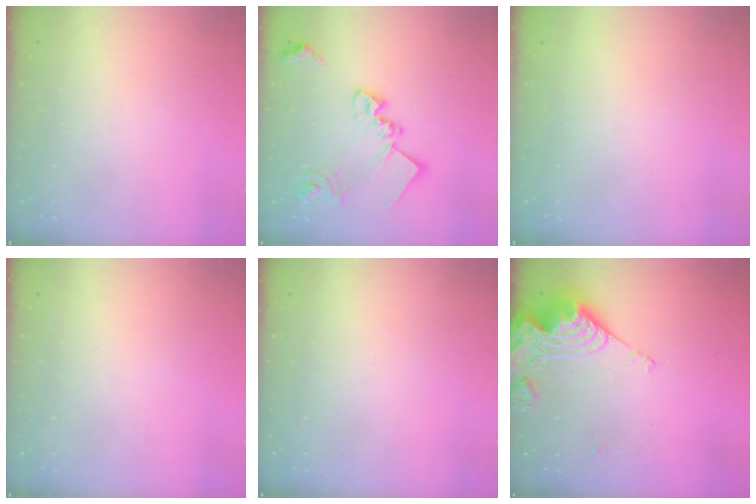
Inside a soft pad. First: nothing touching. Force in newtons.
{"total": 19.3, "press": 19.2, "slide": 1.0}
{"total": 1.0, "press": 0.9, "slide": 0.1}
{"total": 0.0}
{"total": 0.0}
{"total": 14.1, "press": 14.0, "slide": 1.5}